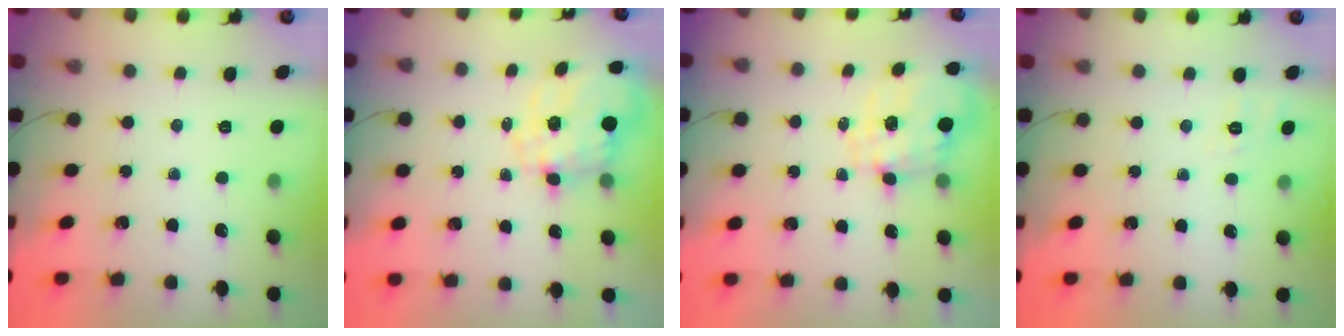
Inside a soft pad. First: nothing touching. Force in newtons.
{"total": 3.8, "press": 3.4, "slide": 1.7}
{"total": 1.5, "press": 1.5, "slide": 0.4}
{"total": 2.2, "press": 0.7, "slide": 2.1}